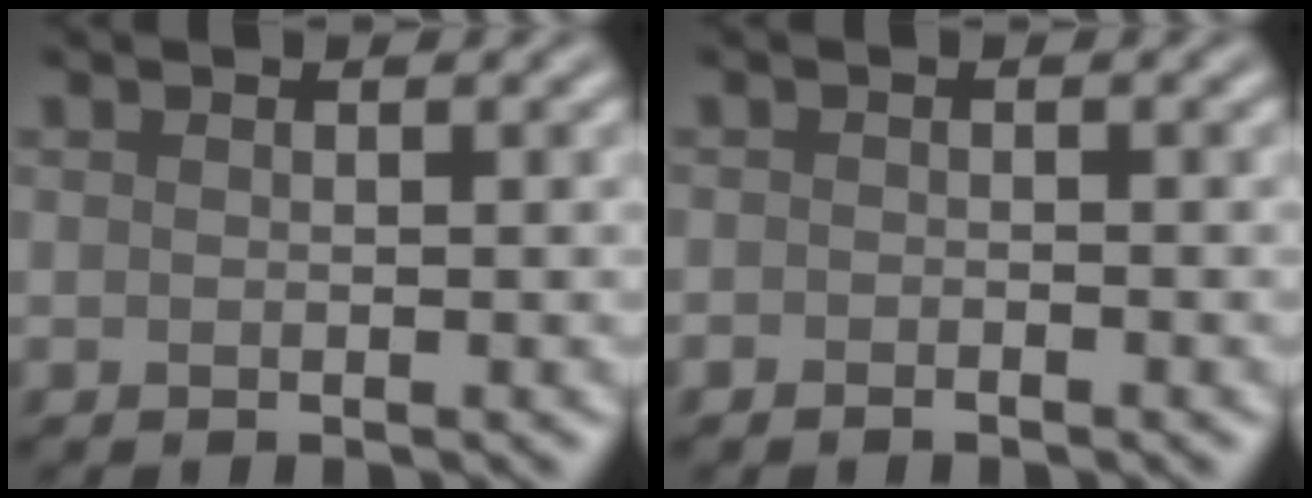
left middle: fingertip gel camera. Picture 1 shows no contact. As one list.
[{"total": 0.6, "force": [-0.5, 0.2, 0.3], "torque": [-0.003, -0.001, -0.009]}]